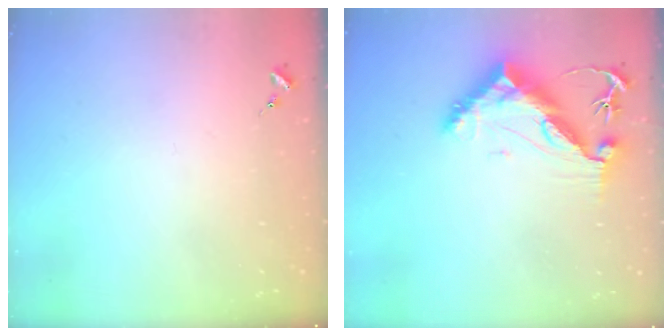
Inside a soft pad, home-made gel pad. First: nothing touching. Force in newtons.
{"total": 12.2, "press": 12.1, "slide": 1.3}